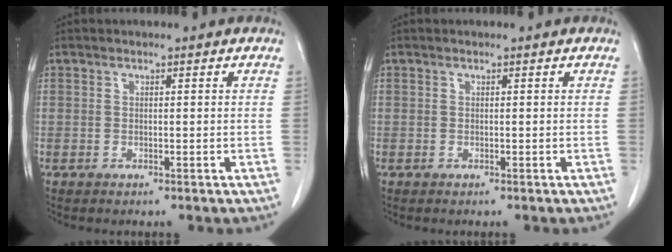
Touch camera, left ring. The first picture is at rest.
{"total": 0.0}